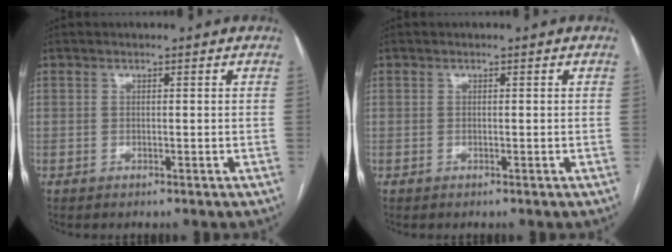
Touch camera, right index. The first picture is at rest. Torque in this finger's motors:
{"motor_torque": [0.14, 0.15, 0.09, -0.01]}